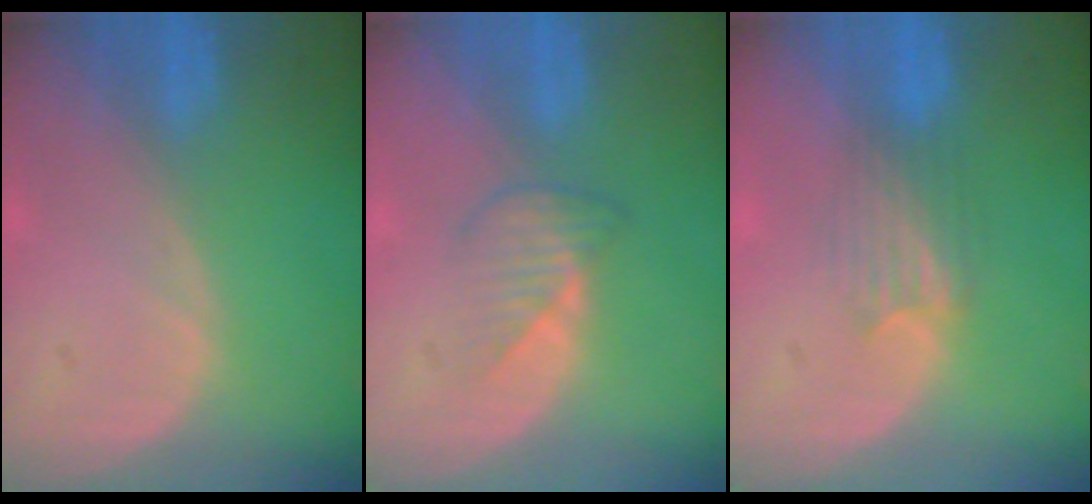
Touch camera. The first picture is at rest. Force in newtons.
{"total": 3.0, "press": 2.9, "slide": 0.7}
{"total": 3.2, "press": 3.0, "slide": 1.2}